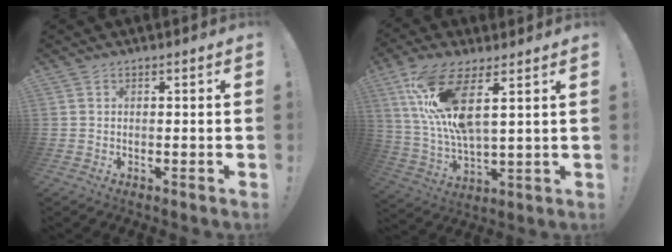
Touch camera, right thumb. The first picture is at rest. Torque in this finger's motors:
{"motor_torque": [1.85, 2.20, 1.55, 0.25, 0.31]}